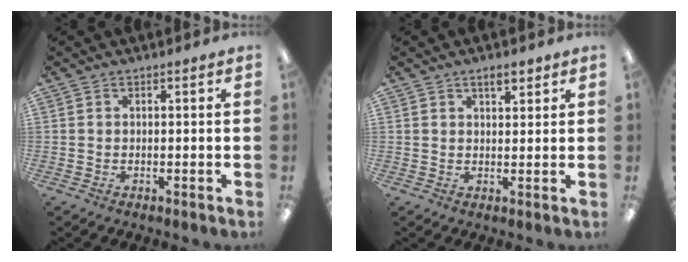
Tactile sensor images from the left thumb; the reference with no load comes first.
{"total": 3.7, "force": [2.6, 1.5, 2.1], "torque": [-0.020, -0.009, 0.042]}